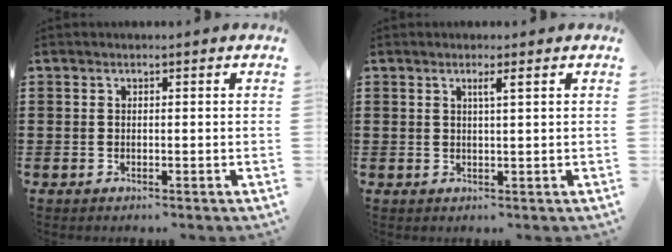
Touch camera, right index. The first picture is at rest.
{"total": 1.3, "force": [0.5, -0.2, 1.2], "torque": [-0.023, -0.003, 0.006]}